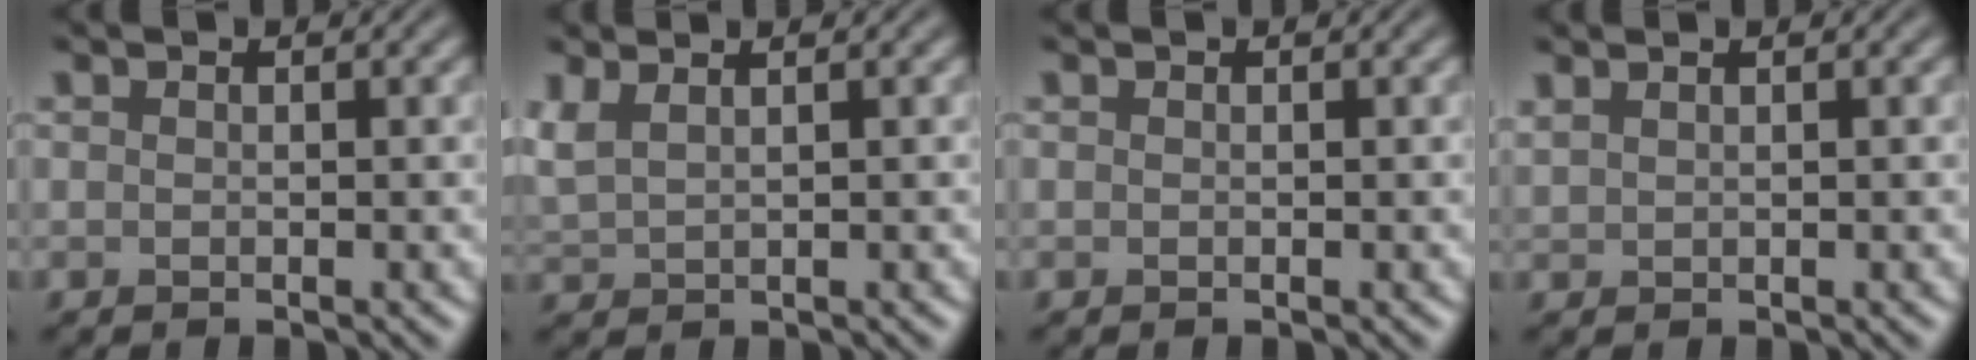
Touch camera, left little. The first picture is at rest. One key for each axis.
{"total": 2.0, "fx": 1.2, "fy": 0.7, "fz": 1.5, "tx": -0.046, "ty": 0.008, "tz": 0.029}
{"total": 0.0}
{"total": 0.7, "fx": 0.6, "fy": 0.1, "fz": 0.3, "tx": -0.012, "ty": 0.003, "tz": 0.016}